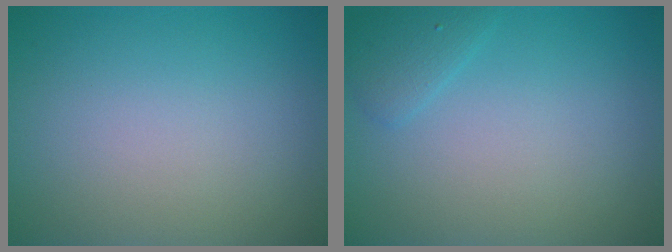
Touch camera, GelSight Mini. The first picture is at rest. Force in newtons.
{"total": 1.4, "press": 1.4, "slide": 0.1}